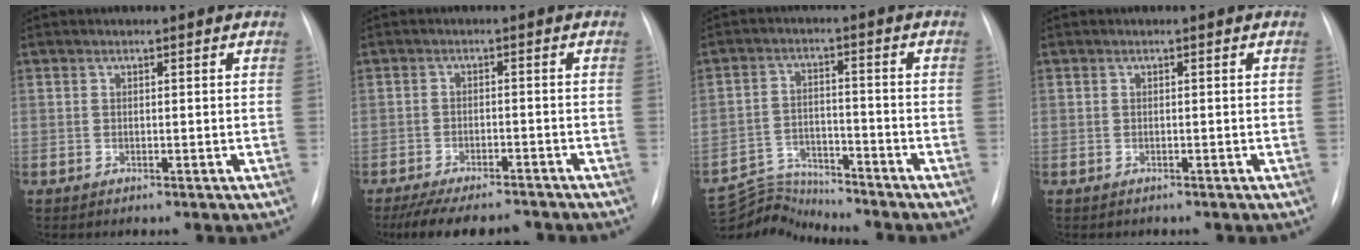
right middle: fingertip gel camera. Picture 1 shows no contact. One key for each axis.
{"total": 11.8, "fx": -10.2, "fy": 3.2, "fz": 5.0, "tx": -0.082, "ty": -0.003, "tz": -0.143}
{"total": 7.6, "fx": -7.5, "fy": 0.1, "fz": -1.2, "tx": 0.010, "ty": 0.014, "tz": -0.134}
{"total": 0.6, "fx": -0.3, "fy": 0.6, "fz": -0.1, "tx": -0.004, "ty": 0.005, "tz": -0.005}